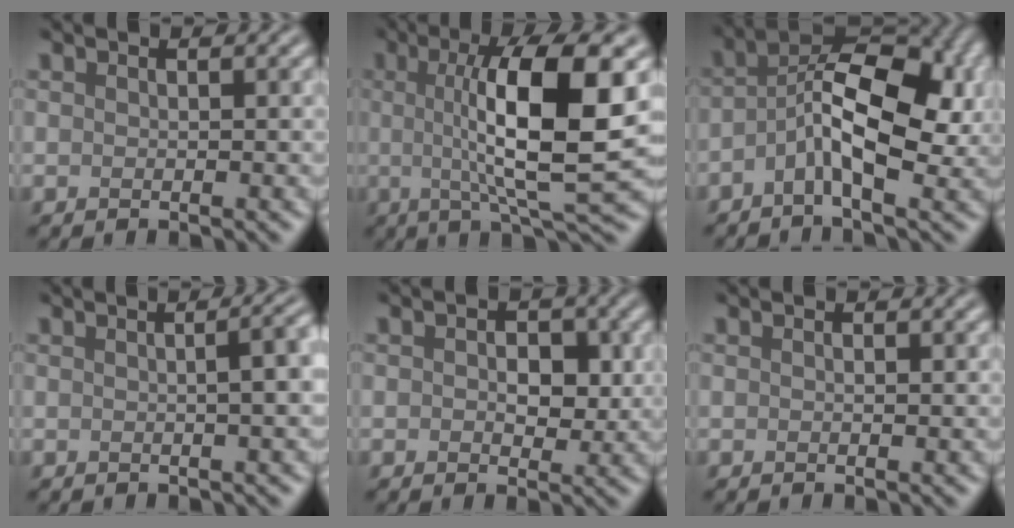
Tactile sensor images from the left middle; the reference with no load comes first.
{"total": 11.0, "force": [1.1, 2.7, 10.6], "torque": [-0.153, 0.000, 0.021]}
{"total": 8.3, "force": [-1.2, 3.3, 7.5], "torque": [-0.128, 0.019, -0.031]}
{"total": 4.0, "force": [0.2, 1.5, 3.7], "torque": [-0.024, 0.020, -0.001]}
{"total": 2.9, "force": [0.5, 2.0, 2.1], "torque": [-0.020, 0.000, 0.002]}
{"total": 0.0}